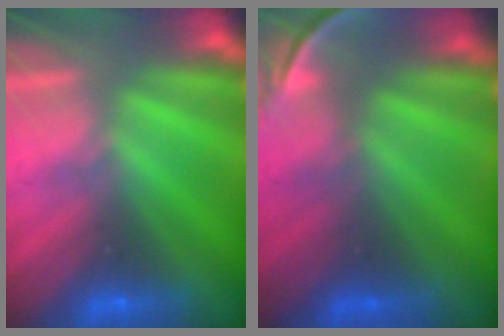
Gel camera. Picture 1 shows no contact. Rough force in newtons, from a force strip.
{"total": 10.0}